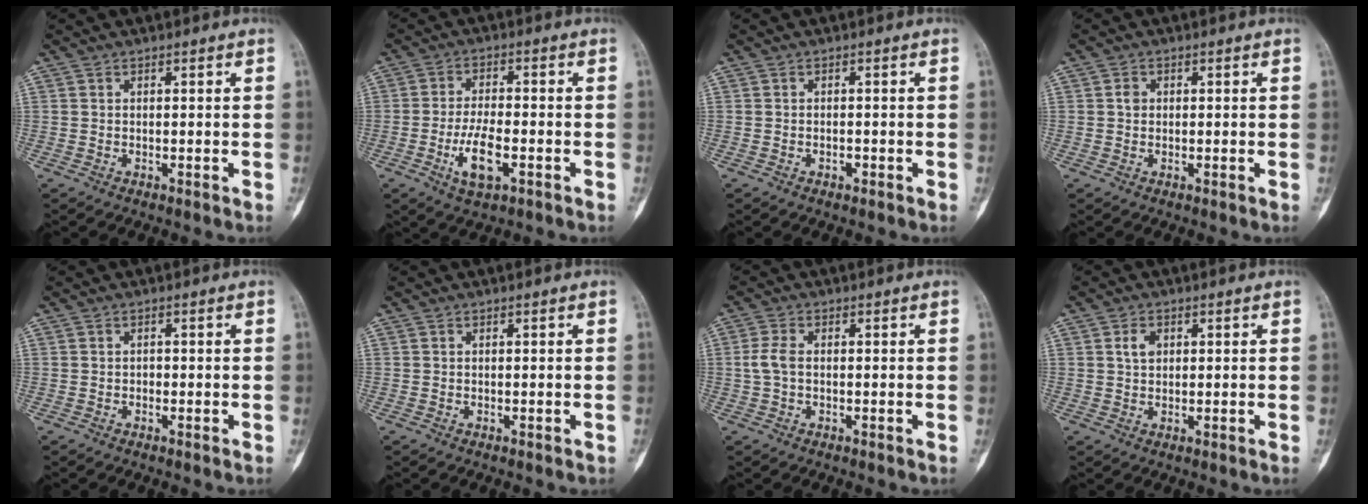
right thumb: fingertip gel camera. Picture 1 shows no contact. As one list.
[{"total": 7.5, "force": [-2.7, 3.0, 6.3], "torque": [-0.118, 0.010, -0.046]}, {"total": 1.0, "force": [-0.4, 0.6, 0.6], "torque": [-0.007, 0.003, -0.006]}, {"total": 1.4, "force": [0.2, 1.2, 0.7], "torque": [-0.009, 0.003, 0.002]}, {"total": 0.6, "force": [-0.2, 0.5, 0.3], "torque": [-0.001, 0.003, -0.007]}, {"total": 0.0}, {"total": 3.4, "force": [-0.1, 2.0, 2.8], "torque": [-0.068, 0.006, -0.006]}, {"total": 2.7, "force": [0.9, 1.9, 1.7], "torque": [-0.025, 0.000, 0.015]}]